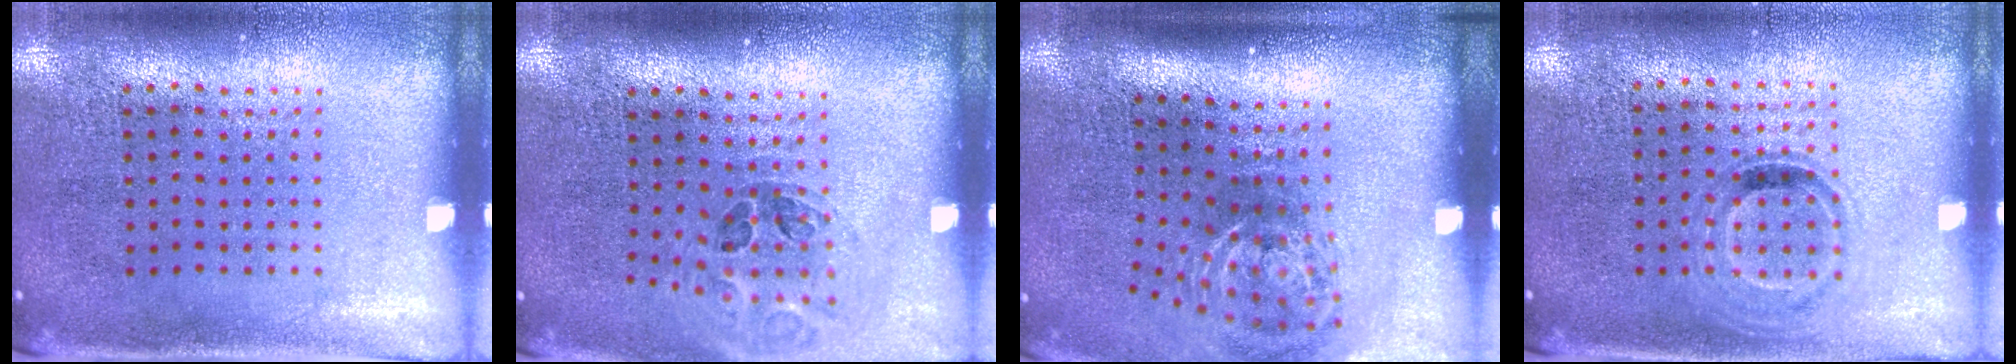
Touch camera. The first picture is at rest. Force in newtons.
{"total": 1.0, "press": 1.0, "slide": 0.3}
{"total": 2.0, "press": 1.3, "slide": 1.6}
{"total": 1.0, "press": 0.8, "slide": 0.6}